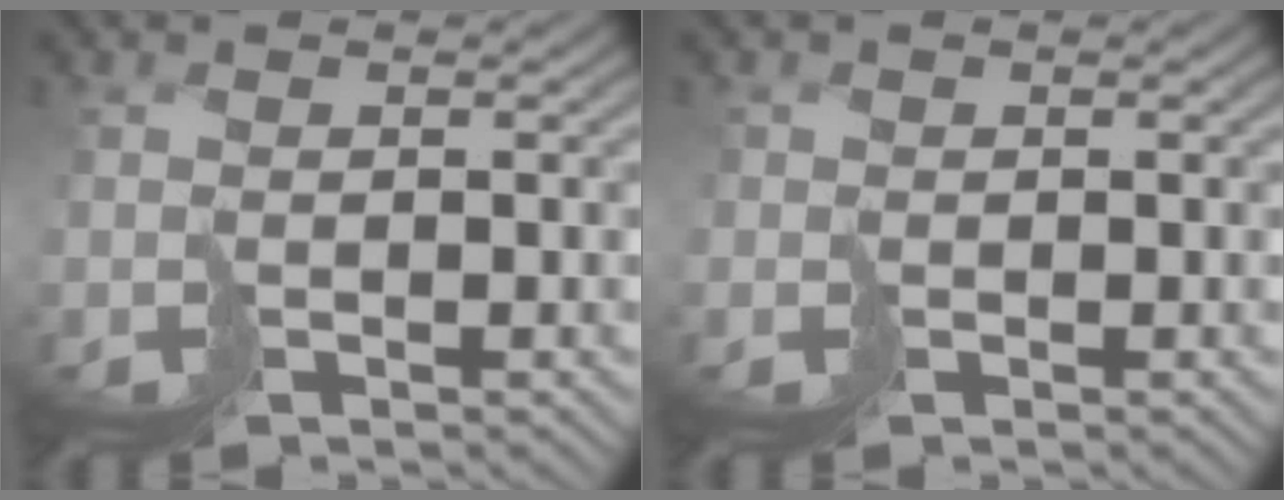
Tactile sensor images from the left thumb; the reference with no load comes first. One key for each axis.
{"total": 1.0, "fx": 0.1, "fy": 0.4, "fz": -0.9, "tx": 0.026, "ty": 0.001, "tz": -0.002}